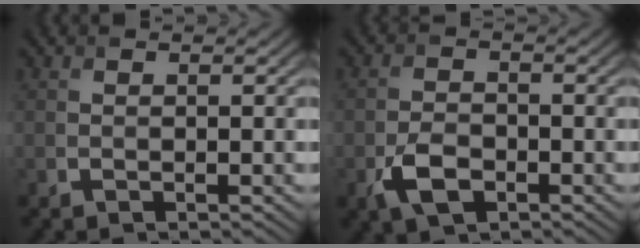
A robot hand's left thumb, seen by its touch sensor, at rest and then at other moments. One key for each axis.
{"total": 4.3, "fx": -2.1, "fy": 2.5, "fz": 2.8, "tx": -0.059, "ty": -0.005, "tz": -0.045}